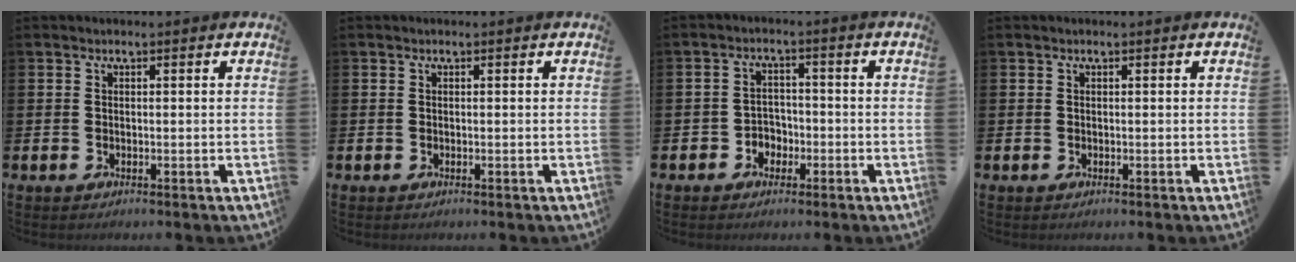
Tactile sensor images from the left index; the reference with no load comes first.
{"total": 0.0}
{"total": 2.9, "force": [-1.6, 2.3, 0.6], "torque": [-0.011, 0.003, -0.040]}
{"total": 0.0}